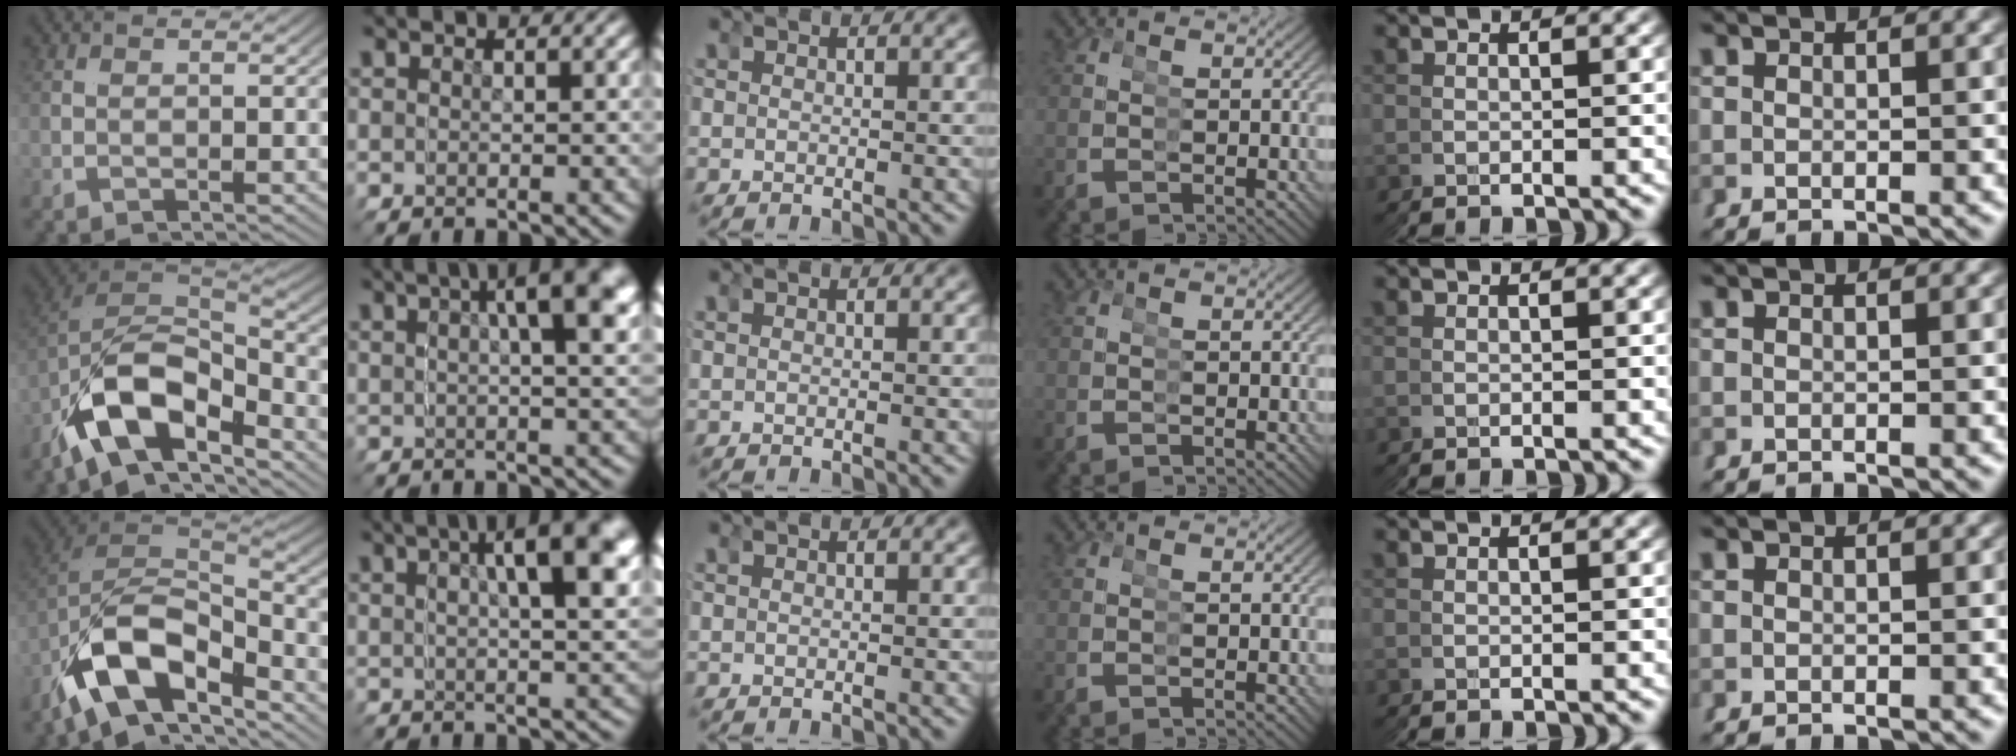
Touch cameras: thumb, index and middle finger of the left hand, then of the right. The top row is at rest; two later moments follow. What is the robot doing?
{"motion": "grasp_and_lifting", "object": "toy banana"}